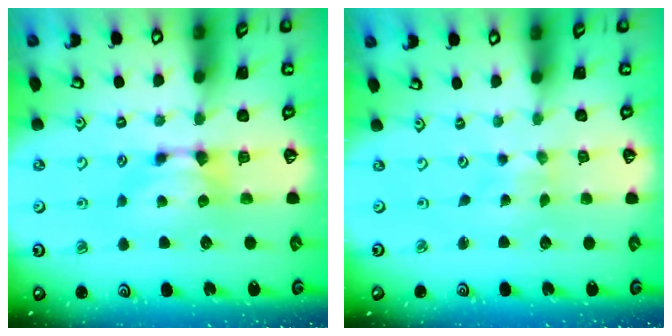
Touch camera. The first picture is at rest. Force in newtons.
{"total": 4.1, "press": 4.1, "slide": 0.3}